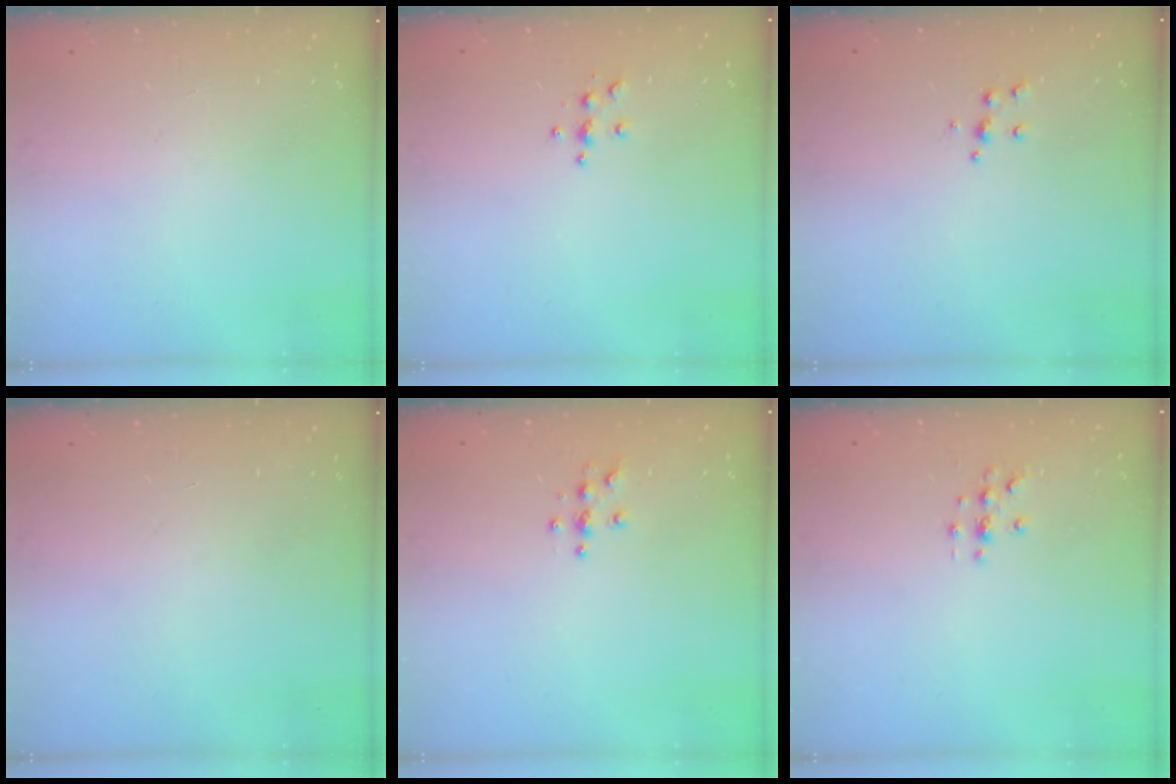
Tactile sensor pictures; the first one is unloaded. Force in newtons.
{"total": 3.8, "press": 3.8, "slide": 0.4}
{"total": 4.8, "press": 4.7, "slide": 0.6}
{"total": 0.0}
{"total": 3.8, "press": 3.8, "slide": 0.4}
{"total": 2.0, "press": 2.0, "slide": 0.2}